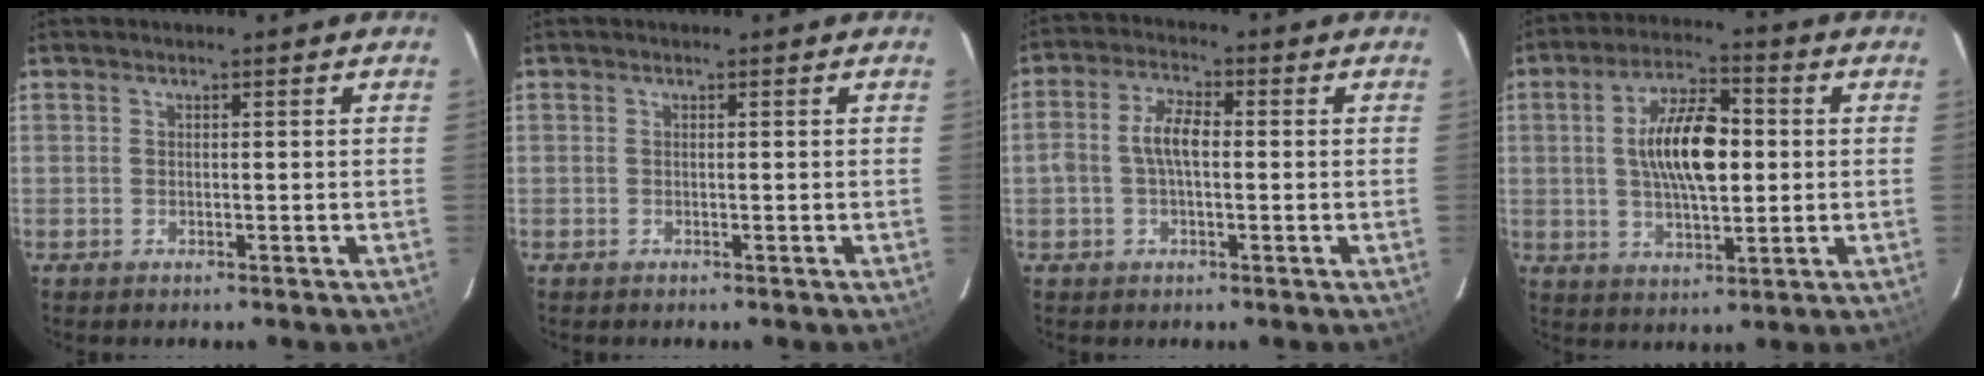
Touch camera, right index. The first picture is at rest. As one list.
[{"total": 0.0}, {"total": 5.6, "force": [-0.3, 2.6, 4.9], "torque": [-0.101, 0.014, -0.007]}, {"total": 12.5, "force": [1.0, 5.4, 11.3], "torque": [-0.201, 0.011, 0.017]}]